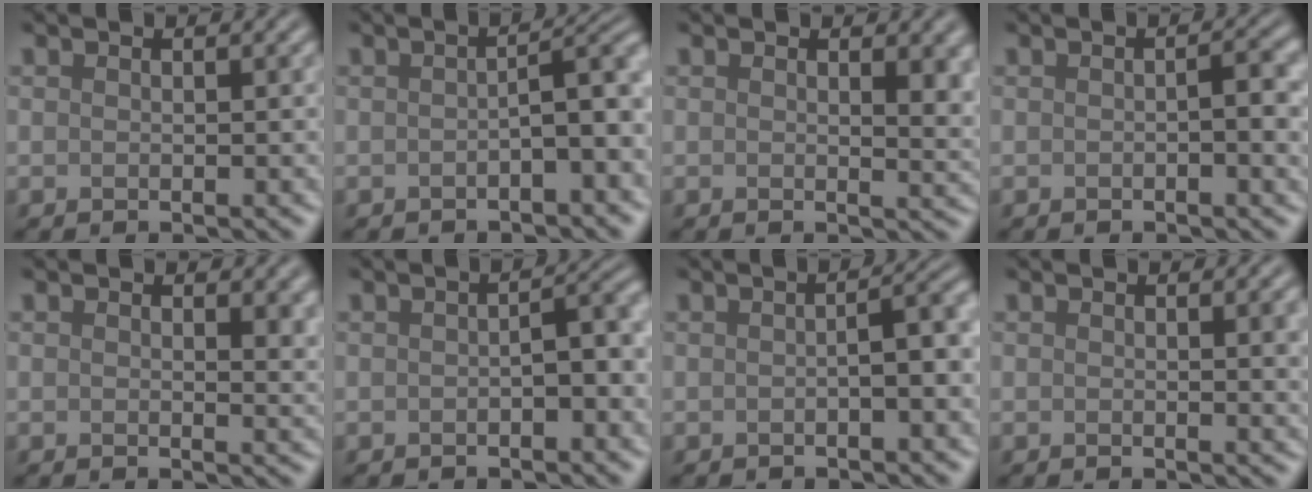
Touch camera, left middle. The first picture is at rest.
{"total": 3.7, "force": [-0.9, 0.9, 3.5], "torque": [-0.049, 0.015, -0.016]}
{"total": 2.7, "force": [0.8, 1.0, 2.4], "torque": [-0.025, -0.004, 0.013]}
{"total": 2.5, "force": [-0.3, 0.5, 2.4], "torque": [-0.036, 0.002, -0.005]}
{"total": 2.1, "force": [0.8, 0.9, 1.7], "torque": [-0.016, -0.003, 0.012]}
{"total": 2.7, "force": [-0.7, 0.8, 2.5], "torque": [-0.039, 0.009, -0.011]}
{"total": 3.0, "force": [-0.5, 0.6, 2.8], "torque": [-0.040, 0.013, -0.009]}
{"total": 2.5, "force": [0.4, 0.7, 2.4], "torque": [-0.021, 0.001, 0.002]}